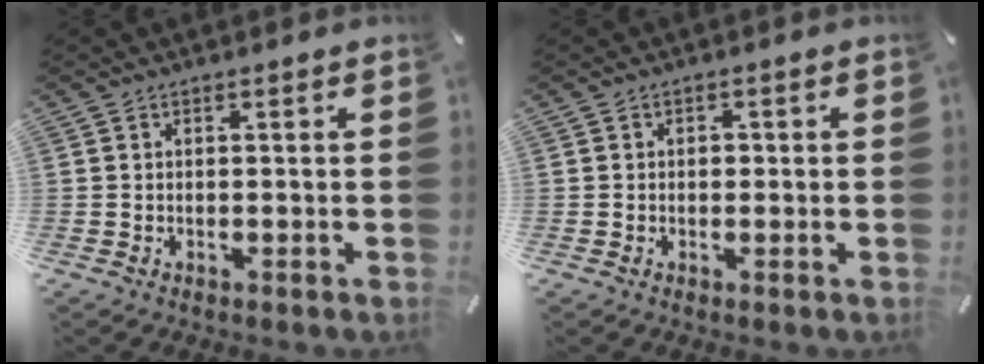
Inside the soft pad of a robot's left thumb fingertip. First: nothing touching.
{"total": 1.5, "force": [-0.1, 1.3, 0.7], "torque": [-0.007, 0.003, -0.007]}